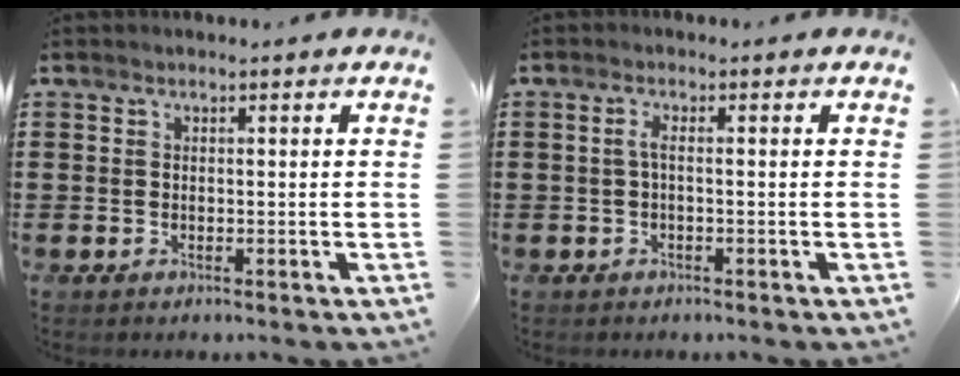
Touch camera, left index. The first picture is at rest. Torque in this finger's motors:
{"motor_torque": [0.02, 0.02, 0.04, 0.01]}